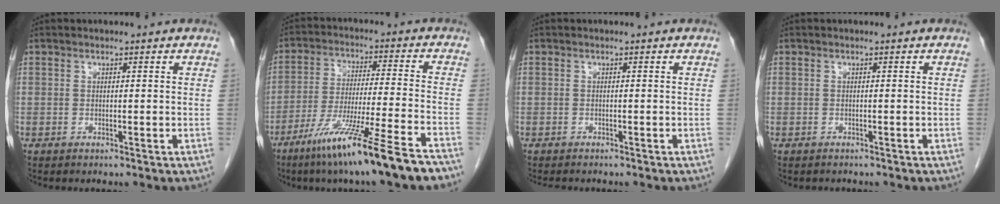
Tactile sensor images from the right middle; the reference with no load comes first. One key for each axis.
{"total": 21.6, "fx": -15.8, "fy": -1.2, "fz": 14.6, "tx": -0.197, "ty": -0.048, "tz": -0.254}
{"total": 2.4, "fx": -2.0, "fy": 0.8, "fz": 0.9, "tx": -0.017, "ty": -0.006, "tz": -0.024}
{"total": 1.1, "fx": -1.0, "fy": 0.5, "fz": 0.1, "tx": -0.011, "ty": 0.000, "tz": -0.014}